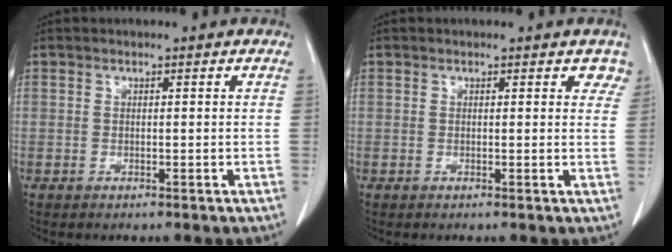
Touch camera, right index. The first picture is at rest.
{"total": 2.6, "force": [2.0, 1.3, 0.9], "torque": [0.011, -0.003, 0.004]}